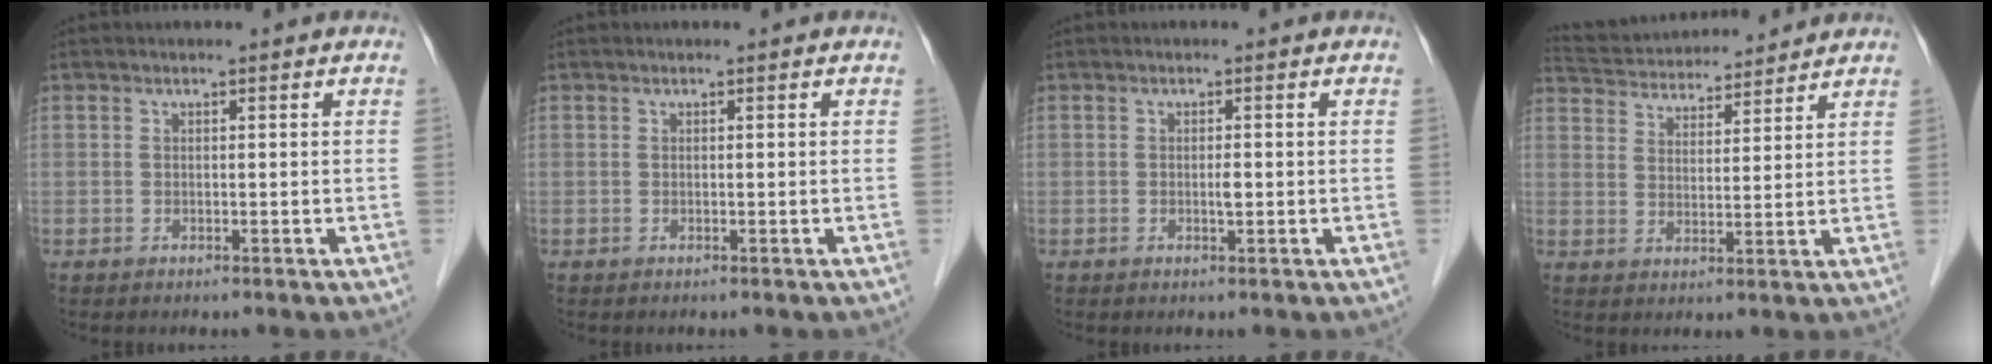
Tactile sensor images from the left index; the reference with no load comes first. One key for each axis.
{"total": 0.0}
{"total": 0.9, "fx": -0.2, "fy": 0.2, "fz": 0.9, "tx": -0.018, "ty": -0.001, "tz": -0.002}
{"total": 13.9, "fx": 13.1, "fy": 2.7, "fz": 3.8, "tx": -0.072, "ty": 0.037, "tz": 0.212}